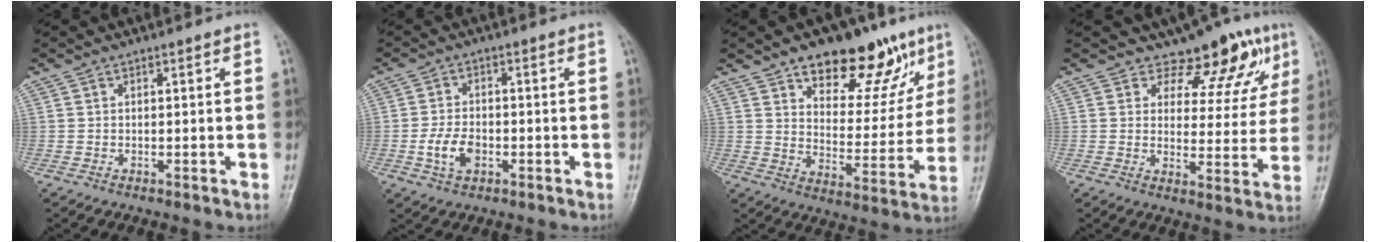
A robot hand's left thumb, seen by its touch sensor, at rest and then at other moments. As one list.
[{"total": 5.4, "force": [-1.6, 3.5, 3.8], "torque": [-0.071, 0.006, -0.031]}, {"total": 18.9, "force": [11.6, 9.4, 11.7], "torque": [-0.099, -0.053, 0.175]}, {"total": 9.8, "force": [7.4, 5.1, 3.9], "torque": [-0.015, -0.051, 0.089]}]